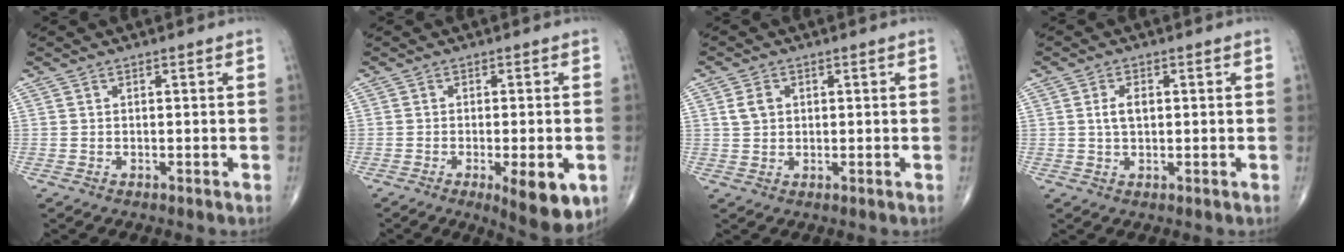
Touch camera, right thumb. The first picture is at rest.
{"total": 9.5, "force": [-3.4, 2.9, 8.4], "torque": [-0.102, -0.008, -0.041]}
{"total": 3.1, "force": [0.8, 2.4, 1.8], "torque": [-0.024, 0.002, 0.018]}
{"total": 3.1, "force": [0.4, 1.8, 2.6], "torque": [-0.047, 0.002, 0.007]}